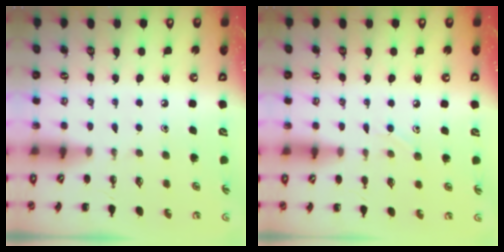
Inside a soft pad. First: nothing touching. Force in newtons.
{"total": 5.3, "press": 5.0, "slide": 1.8}